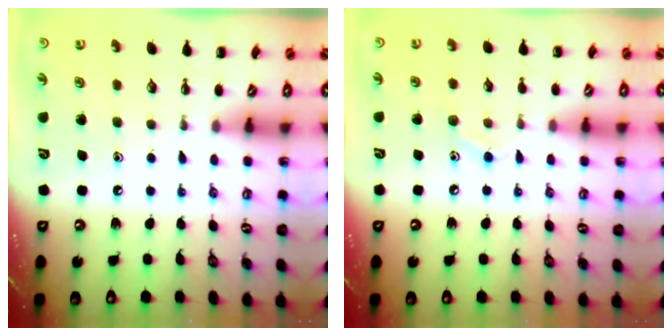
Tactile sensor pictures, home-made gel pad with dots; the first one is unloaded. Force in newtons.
{"total": 8.0, "press": 7.7, "slide": 1.8}